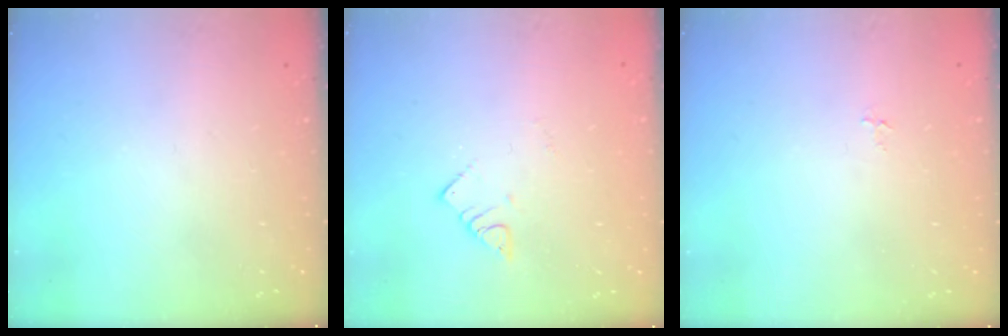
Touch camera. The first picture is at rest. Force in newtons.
{"total": 2.4, "press": 2.3, "slide": 0.5}
{"total": 2.7, "press": 2.7, "slide": 0.3}